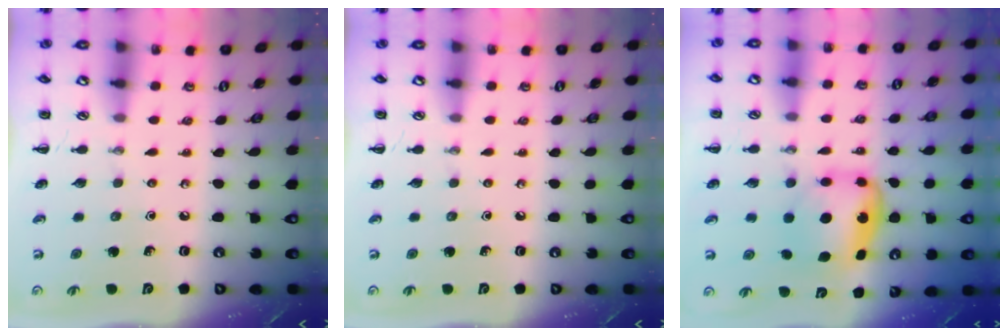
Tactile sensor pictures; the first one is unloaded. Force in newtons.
{"total": 0.0}
{"total": 6.0, "press": 5.9, "slide": 1.5}